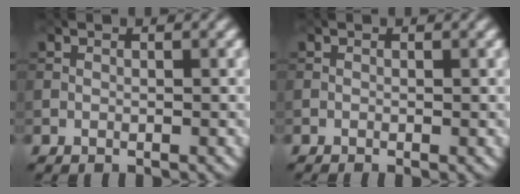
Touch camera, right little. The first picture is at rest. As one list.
[{"total": 0.7, "force": [-0.4, 0.1, 0.5], "torque": [-0.012, -0.003, -0.011]}]